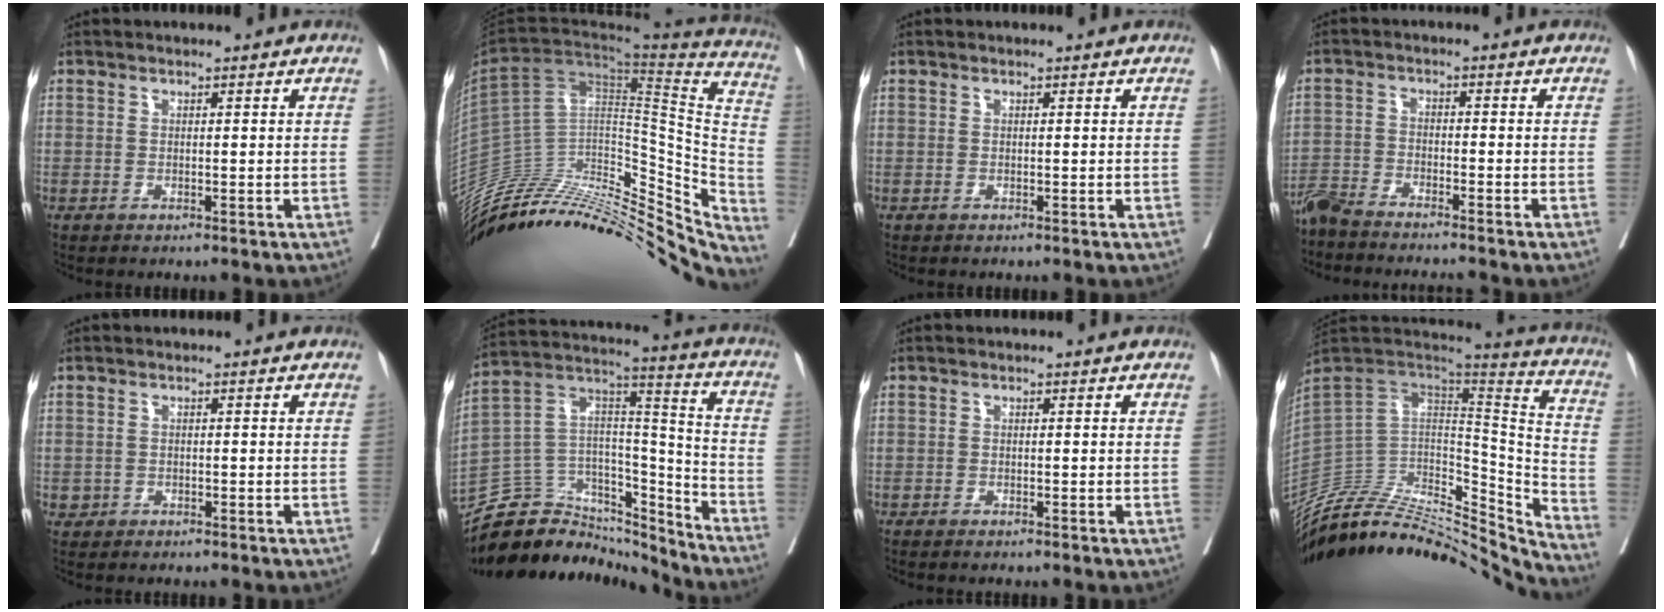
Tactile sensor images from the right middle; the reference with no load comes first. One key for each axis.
{"total": 38.7, "fx": -31.2, "fy": 14.7, "fz": 17.4, "tx": -0.236, "ty": -0.002, "tz": -0.436}
{"total": 0.0}
{"total": 7.5, "fx": -7.0, "fy": 0.0, "fz": 2.6, "tx": -0.034, "ty": -0.012, "tz": -0.119}
{"total": 0.9, "fx": -0.7, "fy": 0.6, "fz": 0.2, "tx": -0.006, "ty": 0.003, "tz": -0.011}
{"total": 20.9, "fx": -19.3, "fy": 7.2, "fz": 3.6, "tx": -0.074, "ty": 0.074, "tz": -0.316}
{"total": 2.8, "fx": -2.5, "fy": 0.1, "fz": 1.4, "tx": -0.018, "ty": -0.003, "tz": -0.032}
{"total": 36.4, "fx": -33.2, "fy": 8.3, "fz": 12.4, "tx": -0.169, "ty": -0.023, "tz": -0.487}